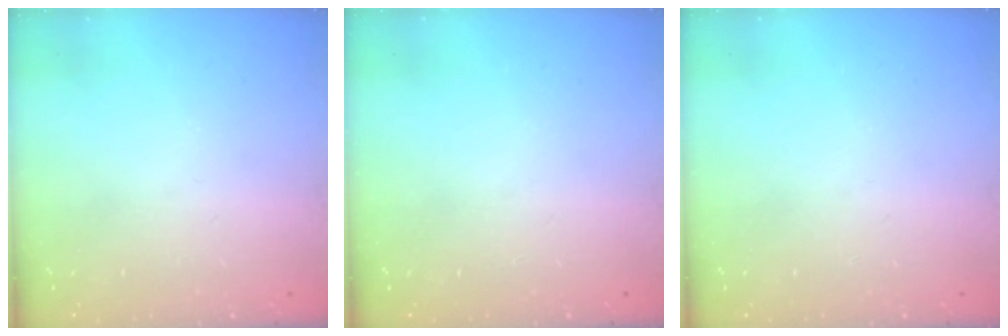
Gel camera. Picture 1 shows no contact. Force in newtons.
{"total": 0.0}
{"total": 0.0}